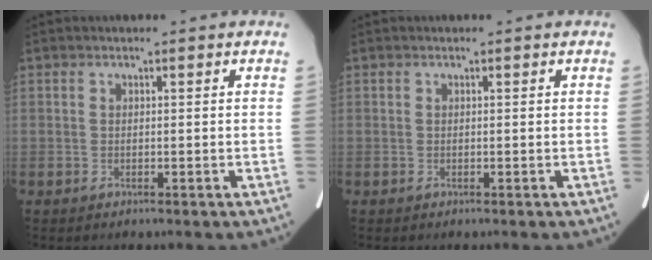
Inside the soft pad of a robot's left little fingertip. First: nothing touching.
{"total": 0.0}